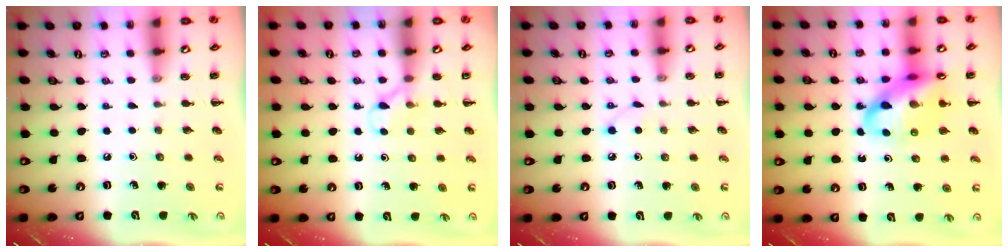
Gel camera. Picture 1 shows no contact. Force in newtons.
{"total": 4.2, "press": 3.9, "slide": 1.5}
{"total": 2.9, "press": 2.7, "slide": 0.9}
{"total": 15.0, "press": 14.5, "slide": 3.8}